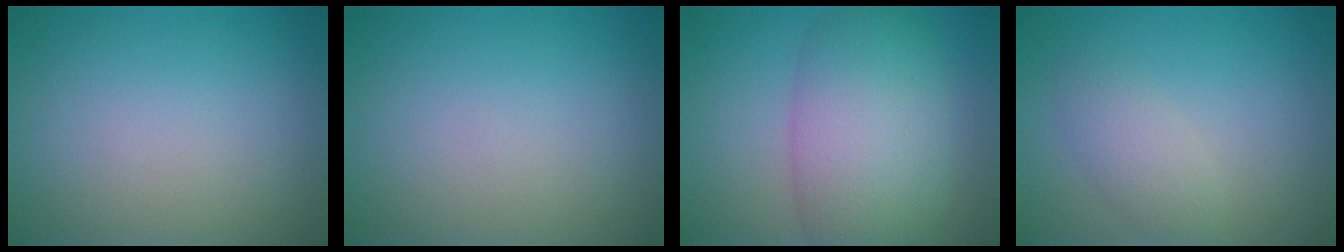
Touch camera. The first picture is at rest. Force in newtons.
{"total": 0.0}
{"total": 8.2, "press": 8.1, "slide": 0.4}
{"total": 2.1, "press": 2.1, "slide": 0.0}